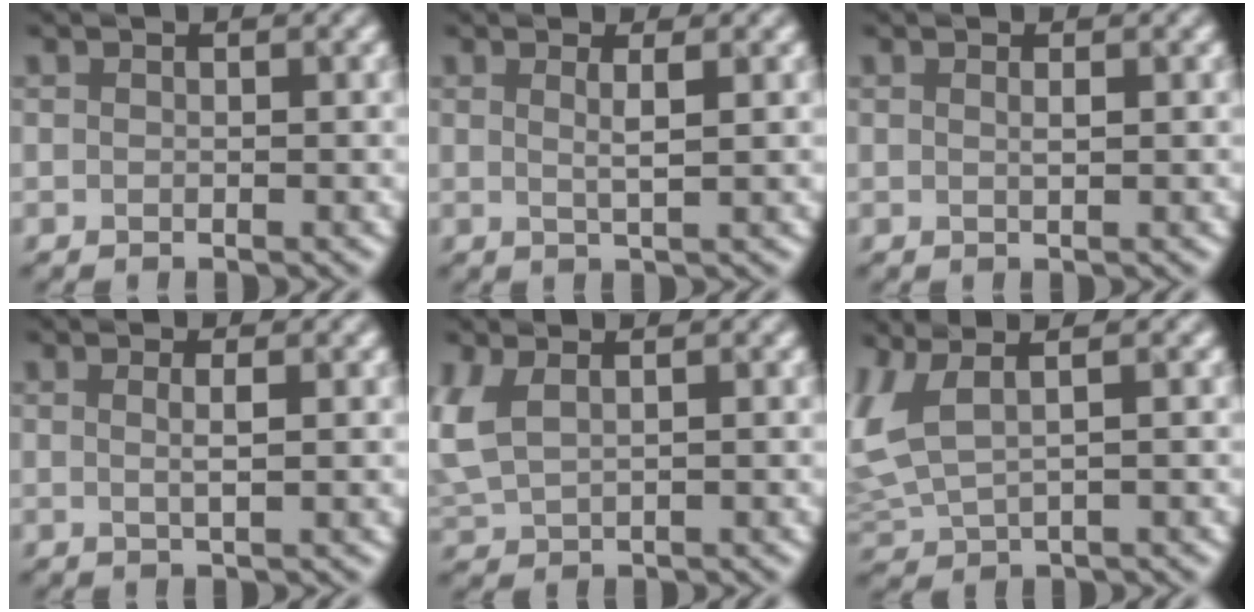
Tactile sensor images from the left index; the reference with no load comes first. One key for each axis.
{"total": 1.8, "fx": 0.5, "fy": 0.4, "fz": 1.6, "tx": -0.030, "ty": -0.002, "tz": 0.001}
{"total": 0.6, "fx": 0.2, "fy": 0.1, "fz": 0.5, "tx": -0.009, "ty": -0.001, "tz": 0.000}
{"total": 1.5, "fx": 0.2, "fy": 0.4, "fz": 1.4, "tx": -0.027, "ty": -0.001, "tz": -0.003}
{"total": 3.0, "fx": 1.3, "fy": 1.5, "fz": 2.3, "tx": -0.071, "ty": 0.004, "tz": 0.034}
{"total": 5.0, "fx": 1.5, "fy": 2.1, "fz": 4.2, "tx": -0.120, "ty": 0.005, "tz": 0.035}